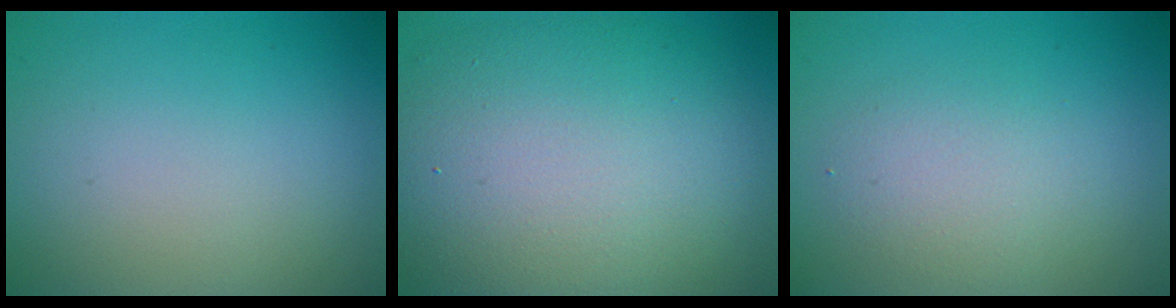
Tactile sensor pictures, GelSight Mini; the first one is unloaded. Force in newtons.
{"total": 12.0, "press": 12.0, "slide": 0.8}
{"total": 2.5, "press": 2.5, "slide": 0.1}